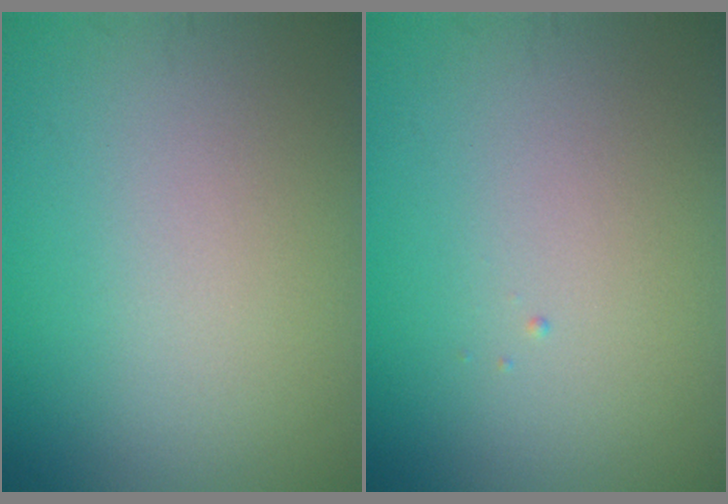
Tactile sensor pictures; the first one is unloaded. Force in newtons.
{"total": 0.0}